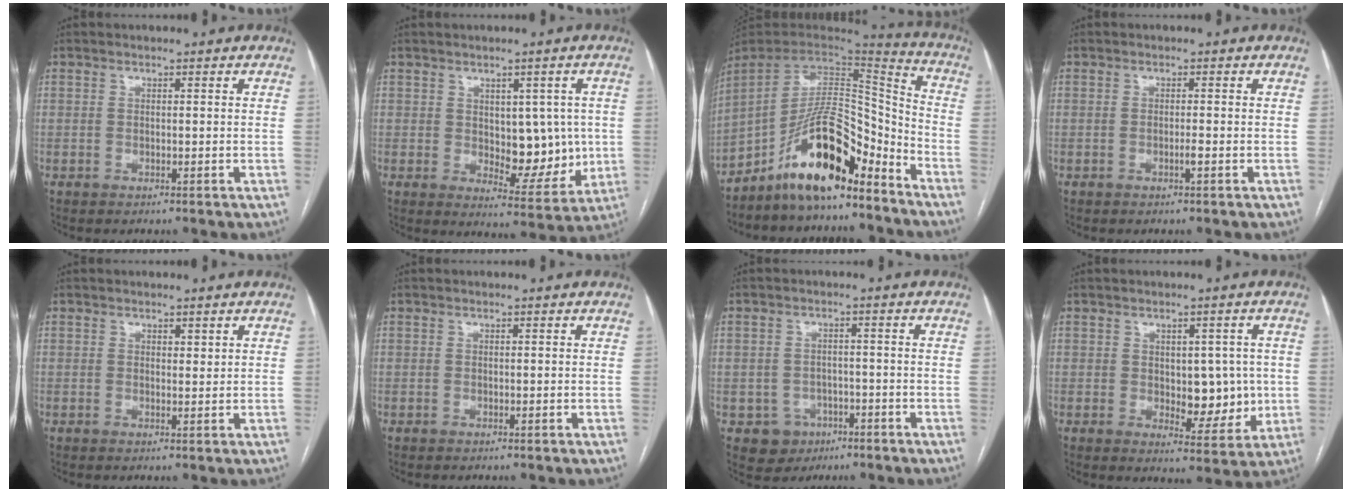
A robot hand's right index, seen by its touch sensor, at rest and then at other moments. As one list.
[{"total": 9.0, "force": [0.3, 4.9, 7.5], "torque": [-0.085, 0.000, 0.022]}, {"total": 15.7, "force": [-11.5, 4.2, 9.7], "torque": [-0.160, 0.032, -0.200]}, {"total": 0.9, "force": [-0.4, -0.1, 0.8], "torque": [-0.020, -0.001, -0.006]}, {"total": 1.0, "force": [0.8, 0.5, 0.5], "torque": [-0.004, -0.004, 0.010]}, {"total": 0.0}, {"total": 4.8, "force": [-2.2, 4.2, 0.6], "torque": [-0.002, 0.012, -0.025]}, {"total": 7.5, "force": [0.1, 4.1, 6.2], "torque": [-0.070, 0.001, 0.014]}]